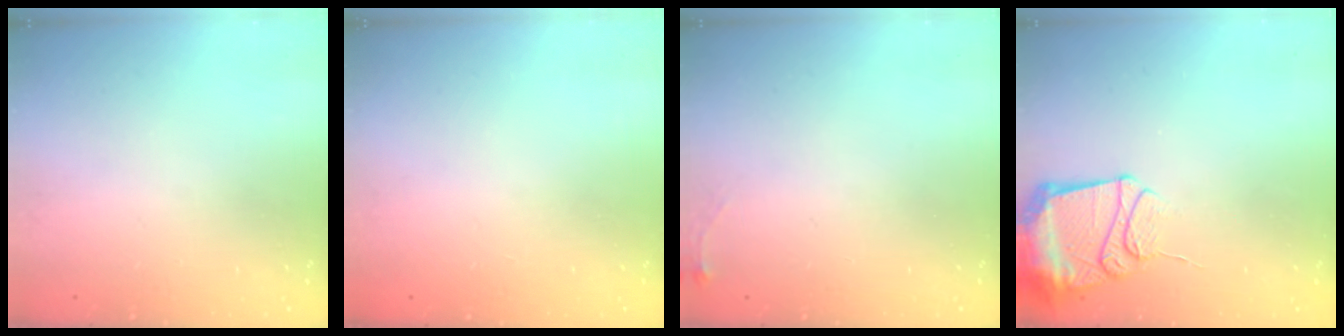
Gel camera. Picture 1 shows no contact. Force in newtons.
{"total": 0.0}
{"total": 4.0, "press": 3.9, "slide": 0.6}
{"total": 12.8, "press": 12.8, "slide": 1.1}